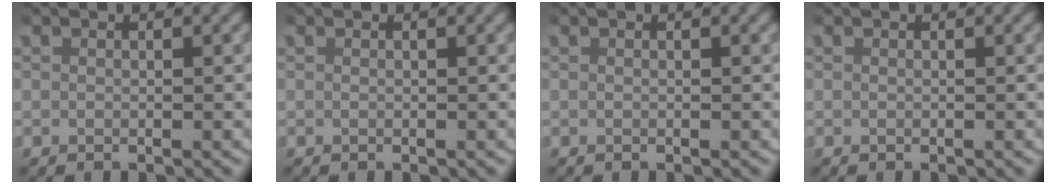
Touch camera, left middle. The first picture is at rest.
{"total": 0.0}
{"total": 0.0}
{"total": 0.0}